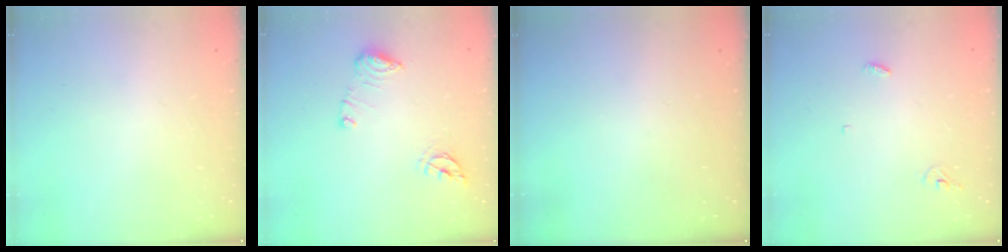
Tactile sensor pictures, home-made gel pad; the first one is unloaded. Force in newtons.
{"total": 10.0, "press": 9.9, "slide": 1.0}
{"total": 0.0}
{"total": 3.1, "press": 3.1, "slide": 0.2}